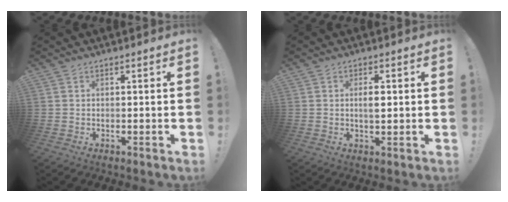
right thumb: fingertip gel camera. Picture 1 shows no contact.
{"total": 3.6, "force": [0.3, 1.5, 3.2], "torque": [-0.052, 0.002, 0.001]}